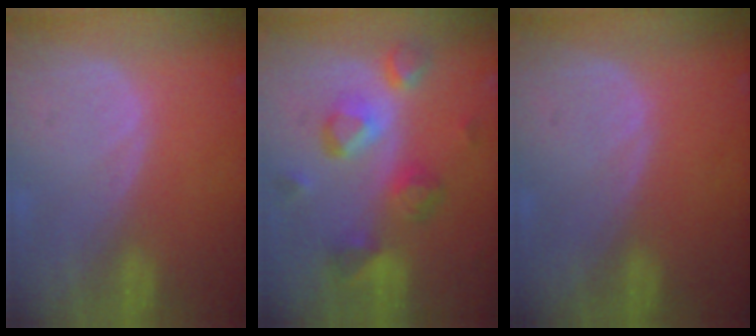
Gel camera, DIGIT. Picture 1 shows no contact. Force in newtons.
{"total": 9.3, "press": 8.2, "slide": 4.3}
{"total": 0.0}